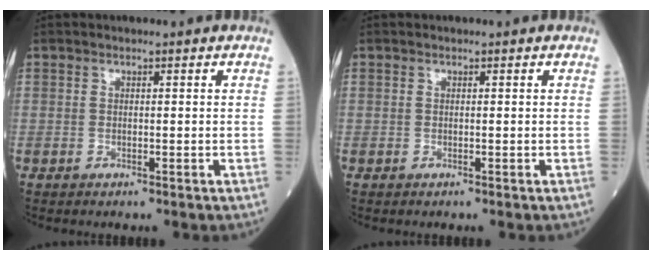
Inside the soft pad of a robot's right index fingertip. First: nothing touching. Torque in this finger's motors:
{"motor_torque": [0.03, -0.02, 0.00, 0.00]}